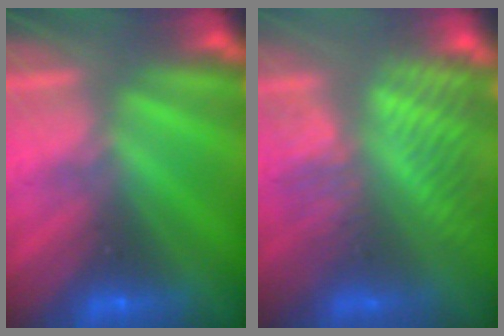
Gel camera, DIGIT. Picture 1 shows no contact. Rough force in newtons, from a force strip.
{"total": 5.0}